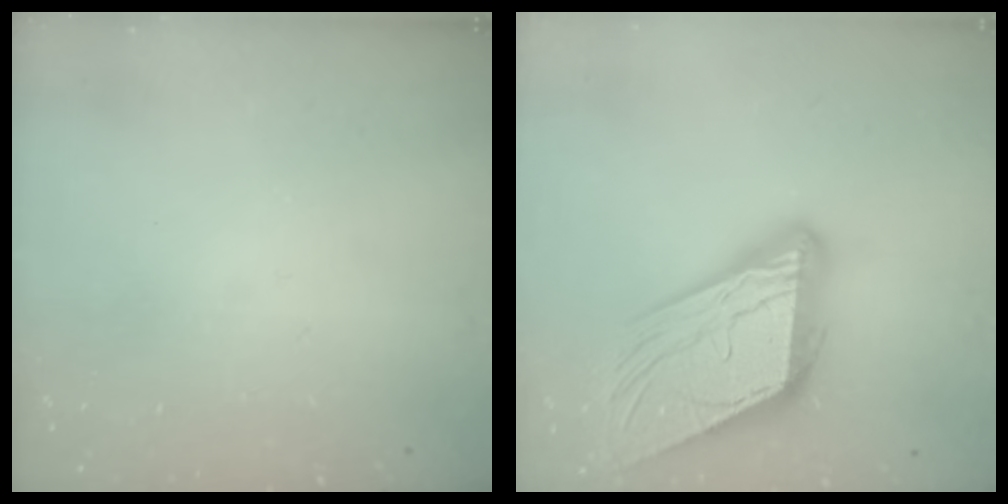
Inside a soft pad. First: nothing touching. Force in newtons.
{"total": 20.7, "press": 20.6, "slide": 2.1}